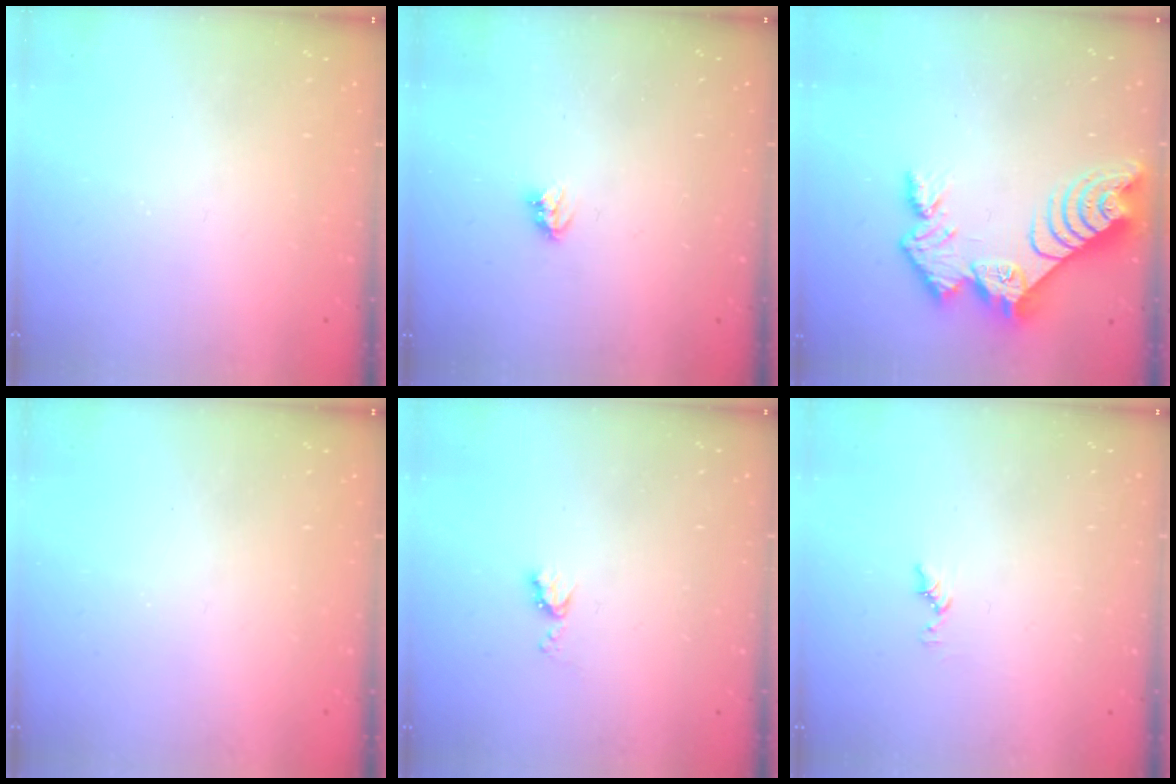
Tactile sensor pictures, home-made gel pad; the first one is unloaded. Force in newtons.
{"total": 3.6, "press": 3.6, "slide": 0.5}
{"total": 12.8, "press": 12.8, "slide": 1.0}
{"total": 0.0}
{"total": 5.1, "press": 5.1, "slide": 0.5}
{"total": 5.6, "press": 5.6, "slide": 0.5}